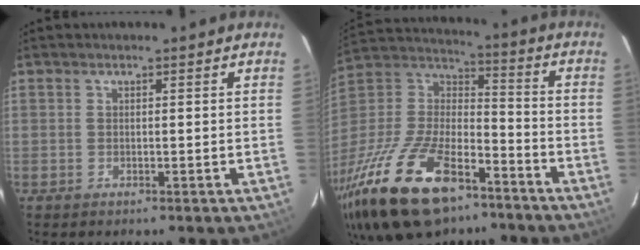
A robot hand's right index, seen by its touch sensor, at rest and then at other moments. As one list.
[{"total": 30.5, "force": [-19.0, 13.7, 19.5], "torque": [-0.410, -0.028, -0.317]}]